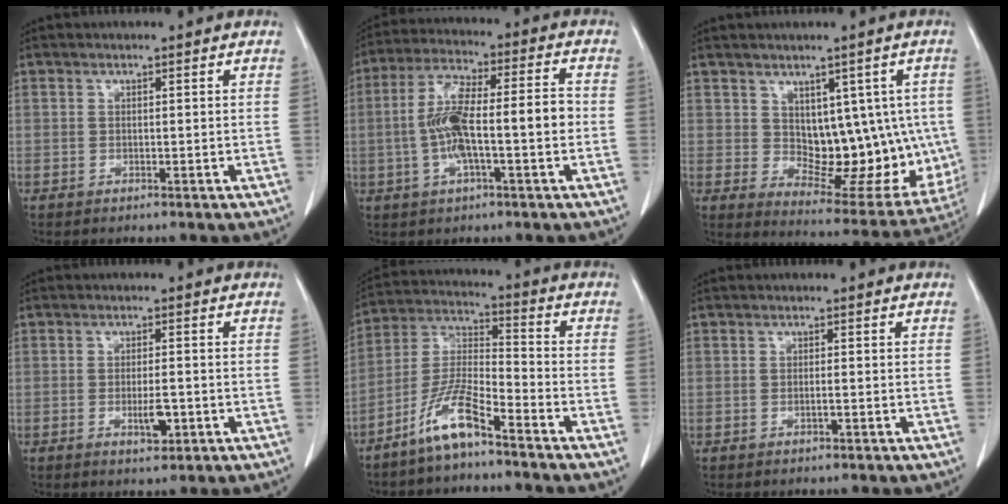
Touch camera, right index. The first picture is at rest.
{"total": 12.2, "force": [-1.5, 2.4, 11.8], "torque": [-0.221, 0.025, -0.028]}
{"total": 13.9, "force": [1.0, 7.4, 11.7], "torque": [-0.127, 0.007, 0.039]}
{"total": 3.6, "force": [-1.2, 1.0, 3.2], "torque": [-0.057, -0.002, -0.014]}
{"total": 9.6, "force": [-6.8, 1.2, 6.8], "torque": [-0.150, -0.008, -0.139]}
{"total": 1.0, "force": [-0.4, 0.1, 0.9], "torque": [-0.020, -0.001, -0.006]}